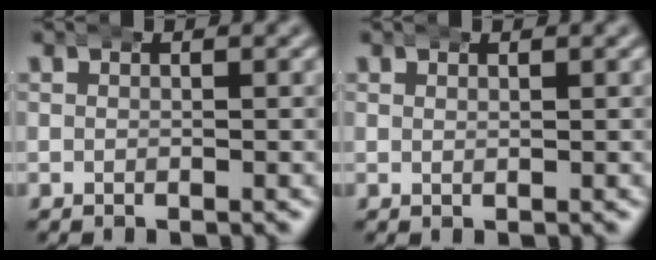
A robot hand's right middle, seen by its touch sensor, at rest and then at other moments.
{"total": 0.6, "force": [0.4, 0.1, 0.4], "torque": [-0.002, -0.001, 0.008]}